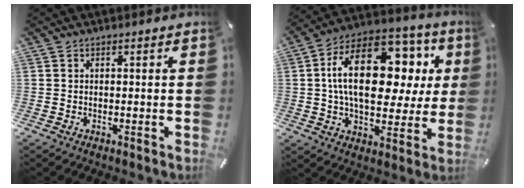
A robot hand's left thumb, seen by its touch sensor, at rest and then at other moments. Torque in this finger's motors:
{"motor_torque": [0.92, 0.87, 2.34, -0.43, 0.76]}